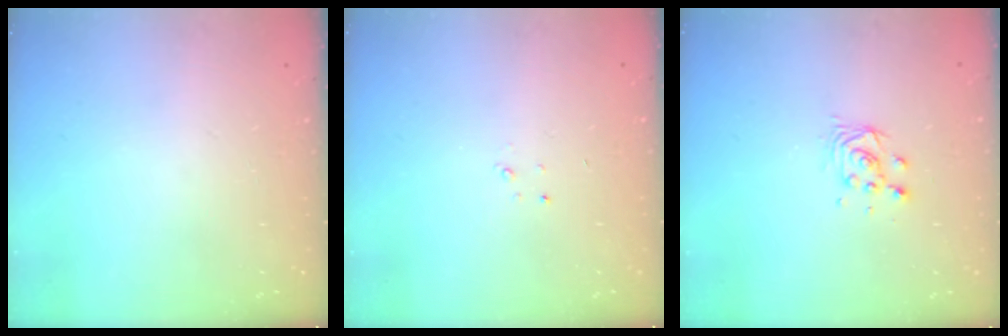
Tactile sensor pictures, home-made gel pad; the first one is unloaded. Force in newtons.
{"total": 1.5, "press": 1.5, "slide": 0.2}
{"total": 4.1, "press": 4.1, "slide": 0.4}